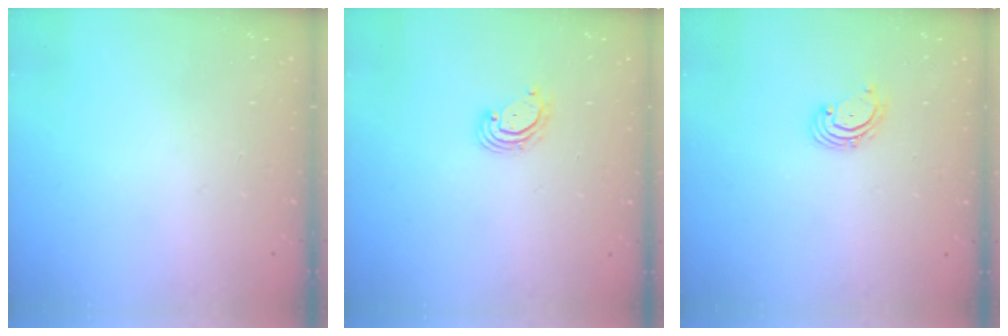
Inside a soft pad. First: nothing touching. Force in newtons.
{"total": 2.9, "press": 2.9, "slide": 0.1}
{"total": 2.2, "press": 2.1, "slide": 0.7}